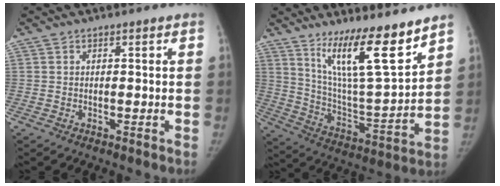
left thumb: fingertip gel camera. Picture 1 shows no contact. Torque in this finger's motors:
{"motor_torque": [0.17, 0.08, 1.48, -1.29, 0.10]}